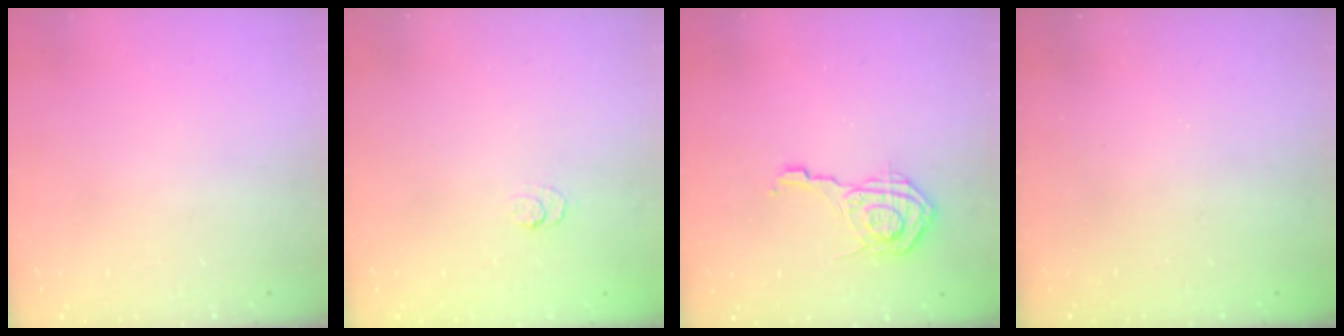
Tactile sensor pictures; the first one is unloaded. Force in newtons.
{"total": 2.4, "press": 2.0, "slide": 1.4}
{"total": 11.4, "press": 11.4, "slide": 0.6}
{"total": 2.4, "press": 2.3, "slide": 0.8}